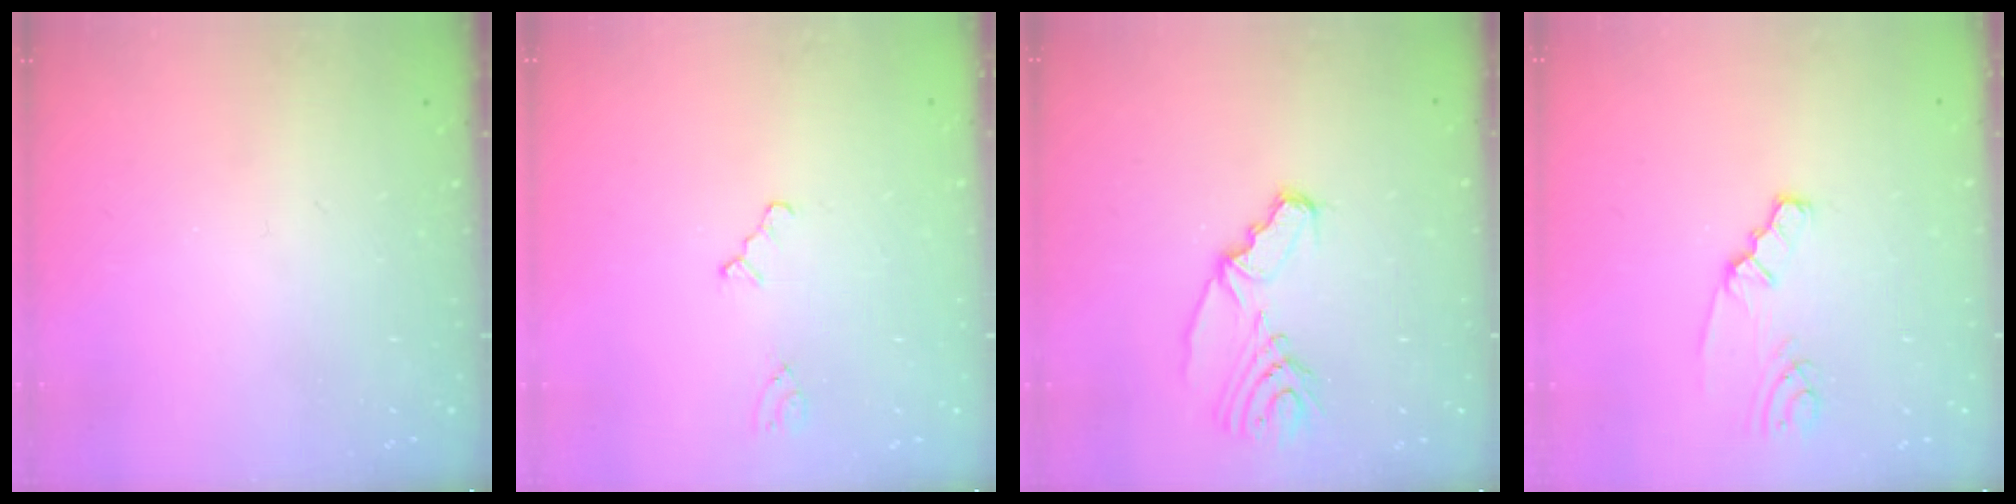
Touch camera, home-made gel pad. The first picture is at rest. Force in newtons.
{"total": 0.5, "press": 0.5, "slide": 0.2}
{"total": 10.3, "press": 9.6, "slide": 3.6}
{"total": 2.0, "press": 2.0, "slide": 0.2}